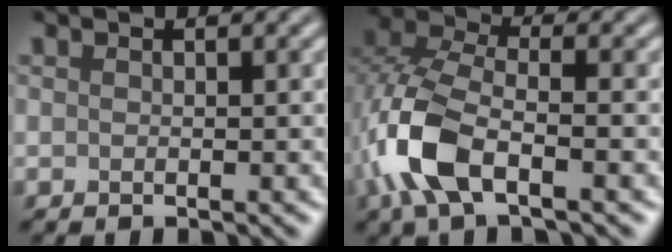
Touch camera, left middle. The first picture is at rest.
{"total": 7.8, "force": [-3.1, 3.7, 6.1], "torque": [-0.148, 0.001, -0.075]}